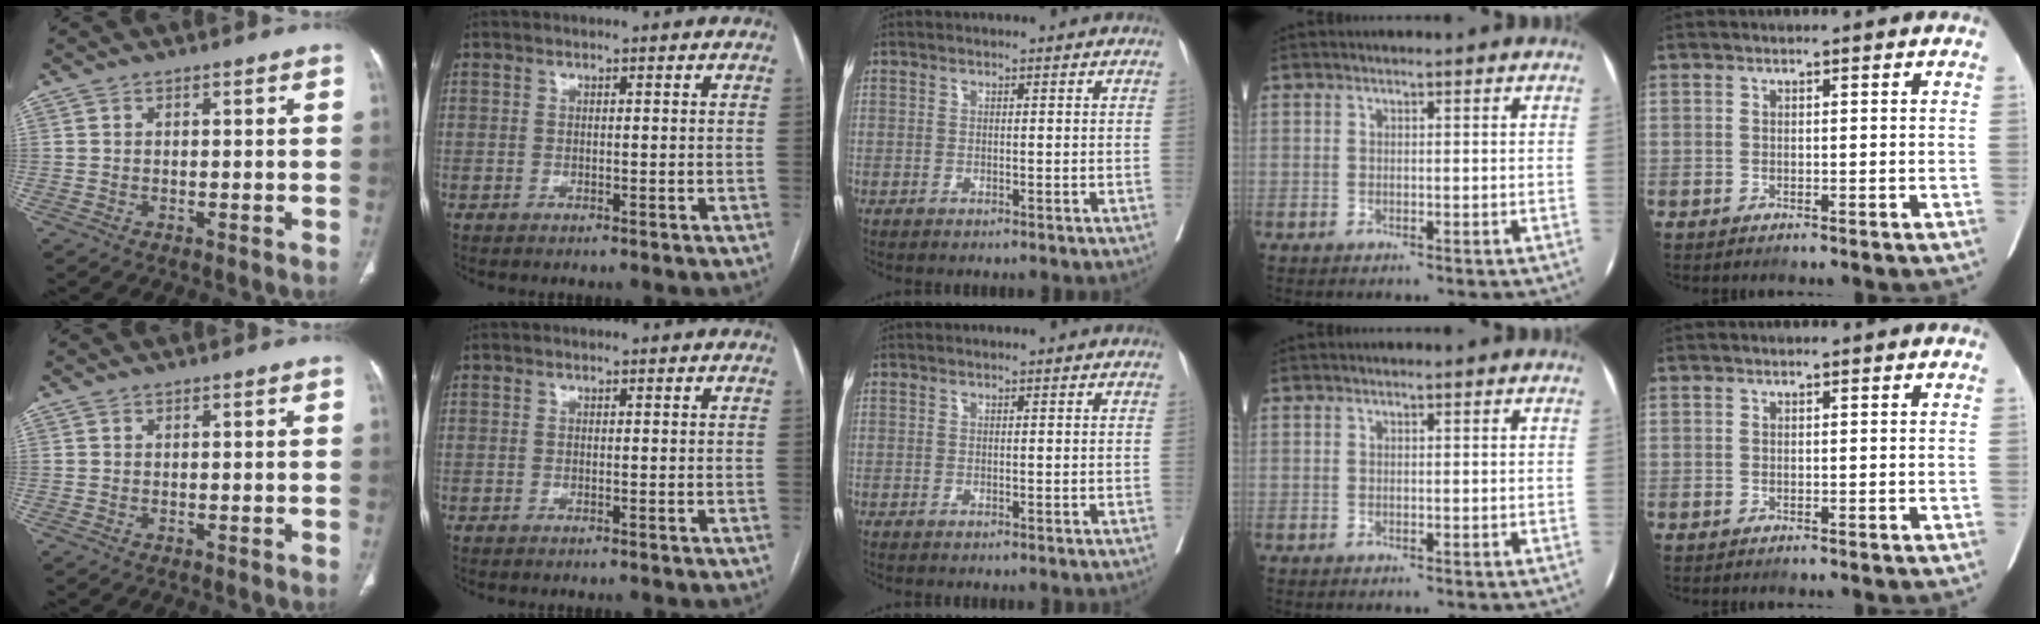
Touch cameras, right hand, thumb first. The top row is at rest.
{}